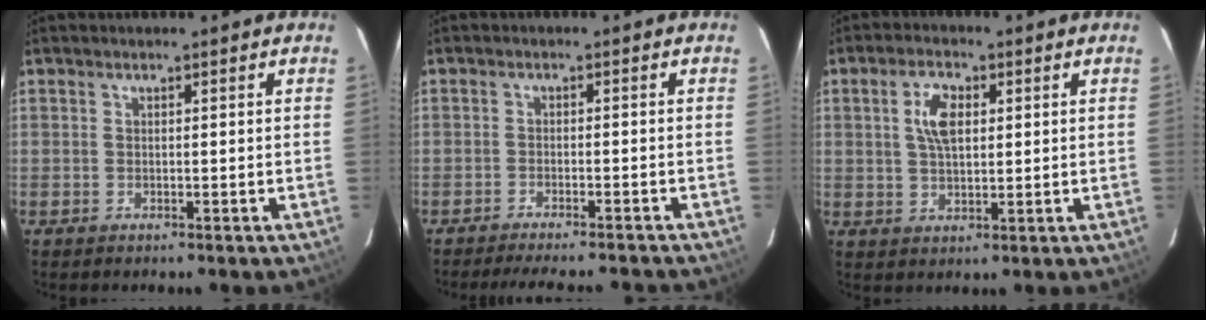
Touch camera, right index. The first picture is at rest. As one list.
[{"total": 11.6, "force": [-10.5, 1.6, 4.7], "torque": [-0.099, -0.010, -0.145]}, {"total": 6.0, "force": [1.6, 3.1, 4.8], "torque": [-0.090, 0.009, 0.031]}]